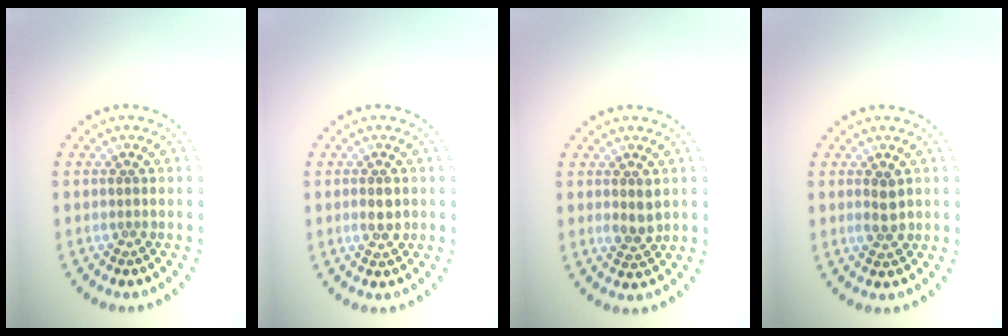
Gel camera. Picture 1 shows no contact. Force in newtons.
{"total": 1.6, "press": 1.6, "slide": 0.0}
{"total": 1.9, "press": 1.8, "slide": 0.6}
{"total": 1.6, "press": 1.6, "slide": 0.1}